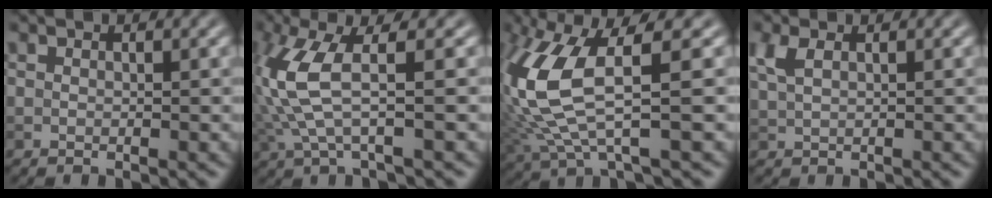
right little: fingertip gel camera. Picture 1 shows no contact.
{"total": 5.8, "force": [0.5, 1.2, 5.7], "torque": [-0.154, -0.001, 0.013]}
{"total": 8.3, "force": [1.3, 2.3, 7.8], "torque": [-0.197, -0.006, 0.028]}
{"total": 2.1, "force": [1.0, 0.9, 1.5], "torque": [-0.043, 0.003, 0.023]}